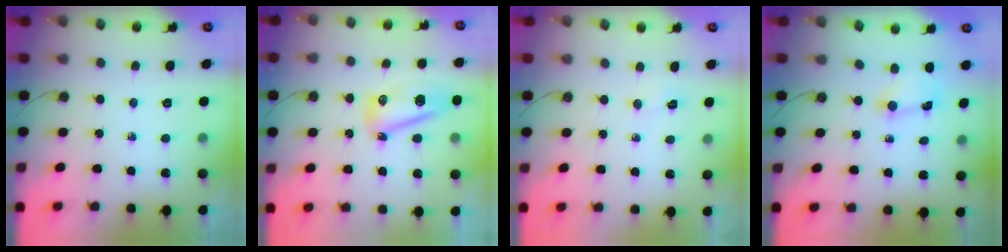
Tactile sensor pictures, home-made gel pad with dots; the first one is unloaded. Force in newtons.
{"total": 10.8, "press": 10.8, "slide": 1.3}
{"total": 1.8, "press": 1.6, "slide": 0.6}
{"total": 1.8, "press": 1.7, "slide": 0.5}